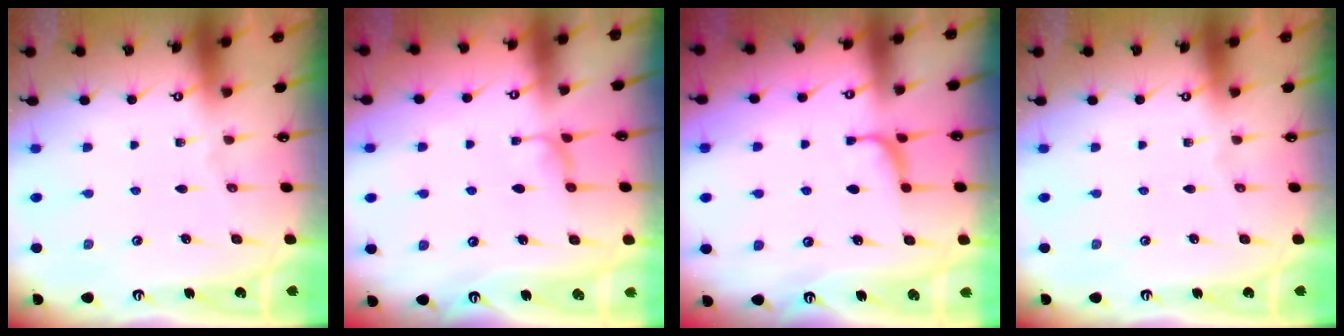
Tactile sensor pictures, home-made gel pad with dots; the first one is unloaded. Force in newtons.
{"total": 1.1, "press": 0.9, "slide": 0.6}
{"total": 1.9, "press": 1.8, "slide": 0.6}
{"total": 0.0}